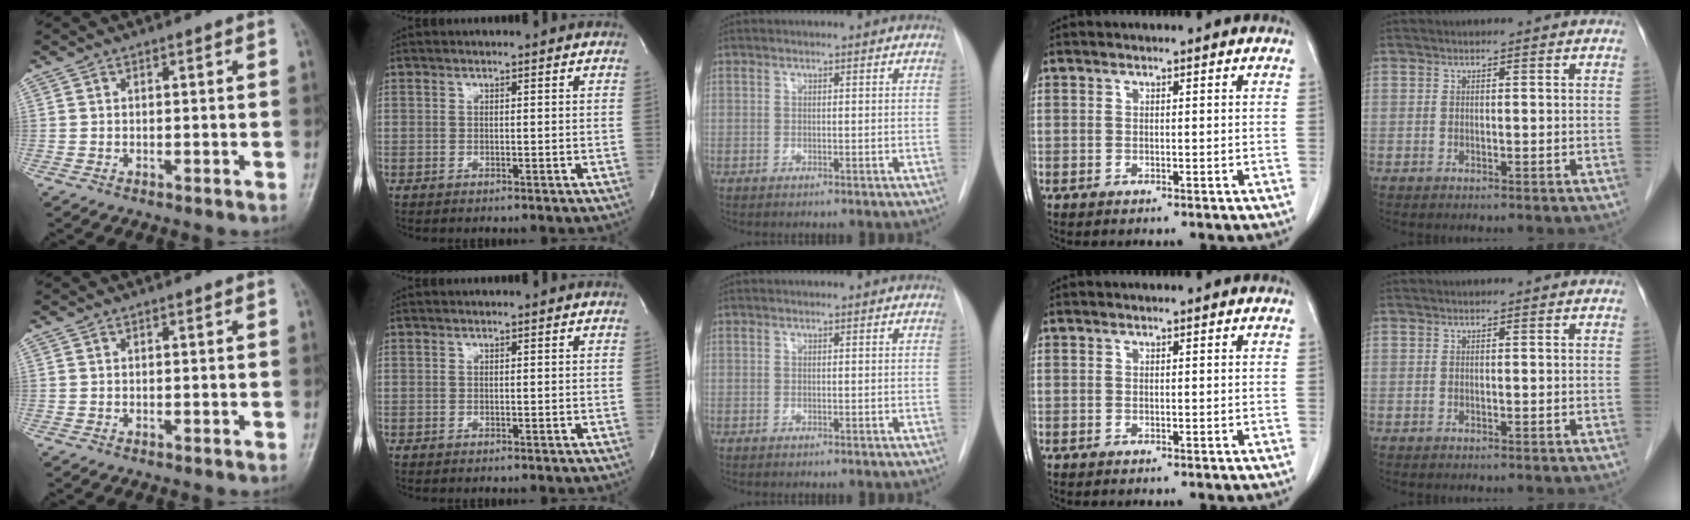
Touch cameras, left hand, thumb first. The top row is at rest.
{}